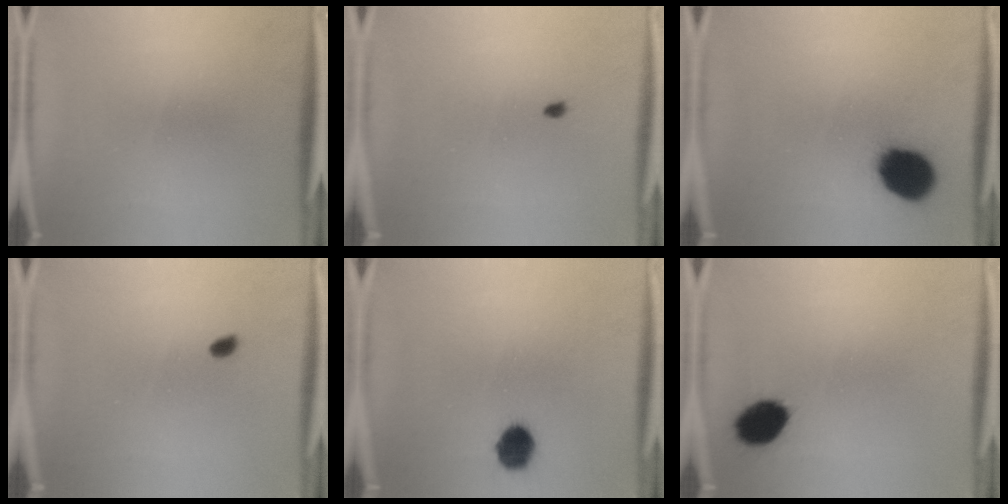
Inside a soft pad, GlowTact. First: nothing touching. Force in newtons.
{"total": 1.4}
{"total": 13.7}
{"total": 1.3}
{"total": 6.5}
{"total": 8.3}